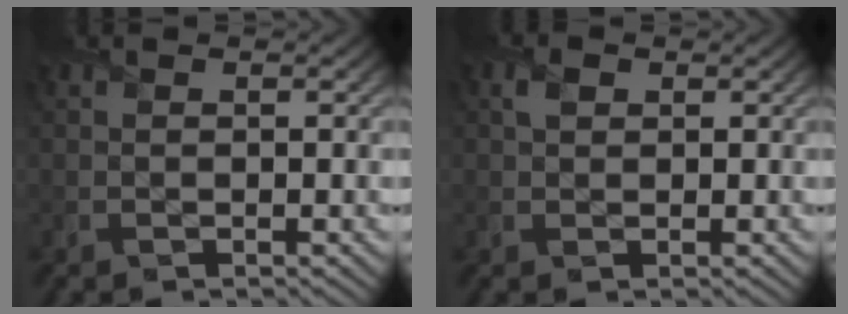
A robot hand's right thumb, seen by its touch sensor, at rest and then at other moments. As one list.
[{"total": 1.7, "force": [0.6, 1.3, 0.9], "torque": [-0.021, 0.003, 0.008]}]